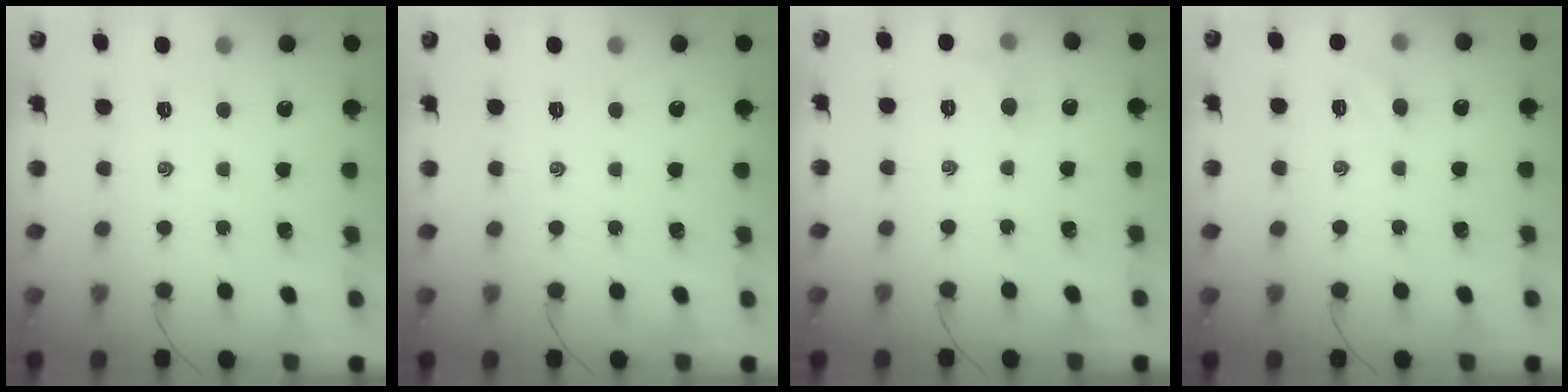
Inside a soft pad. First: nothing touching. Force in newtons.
{"total": 0.0}
{"total": 5.6, "press": 5.5, "slide": 1.4}
{"total": 3.5, "press": 3.3, "slide": 1.2}